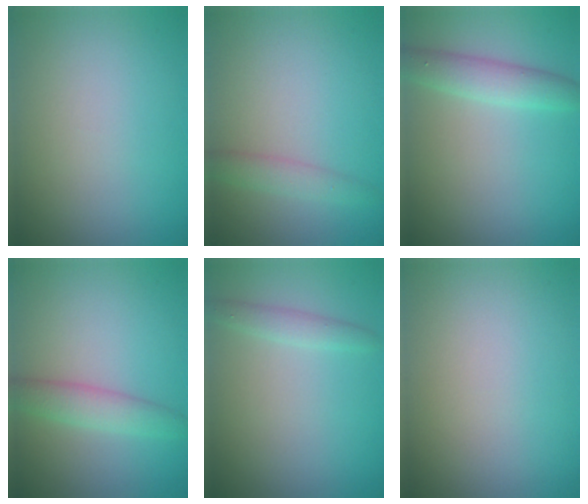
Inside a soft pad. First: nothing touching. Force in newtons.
{"total": 1.8, "press": 1.8, "slide": 0.0}
{"total": 3.0, "press": 3.0, "slide": 0.1}
{"total": 2.7, "press": 2.7, "slide": 0.1}
{"total": 1.5, "press": 1.5, "slide": 0.0}
{"total": 0.0}